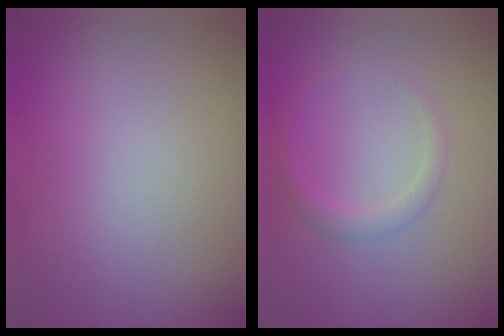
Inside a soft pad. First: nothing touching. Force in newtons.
{"total": 1.7, "press": 1.7, "slide": 0.1}